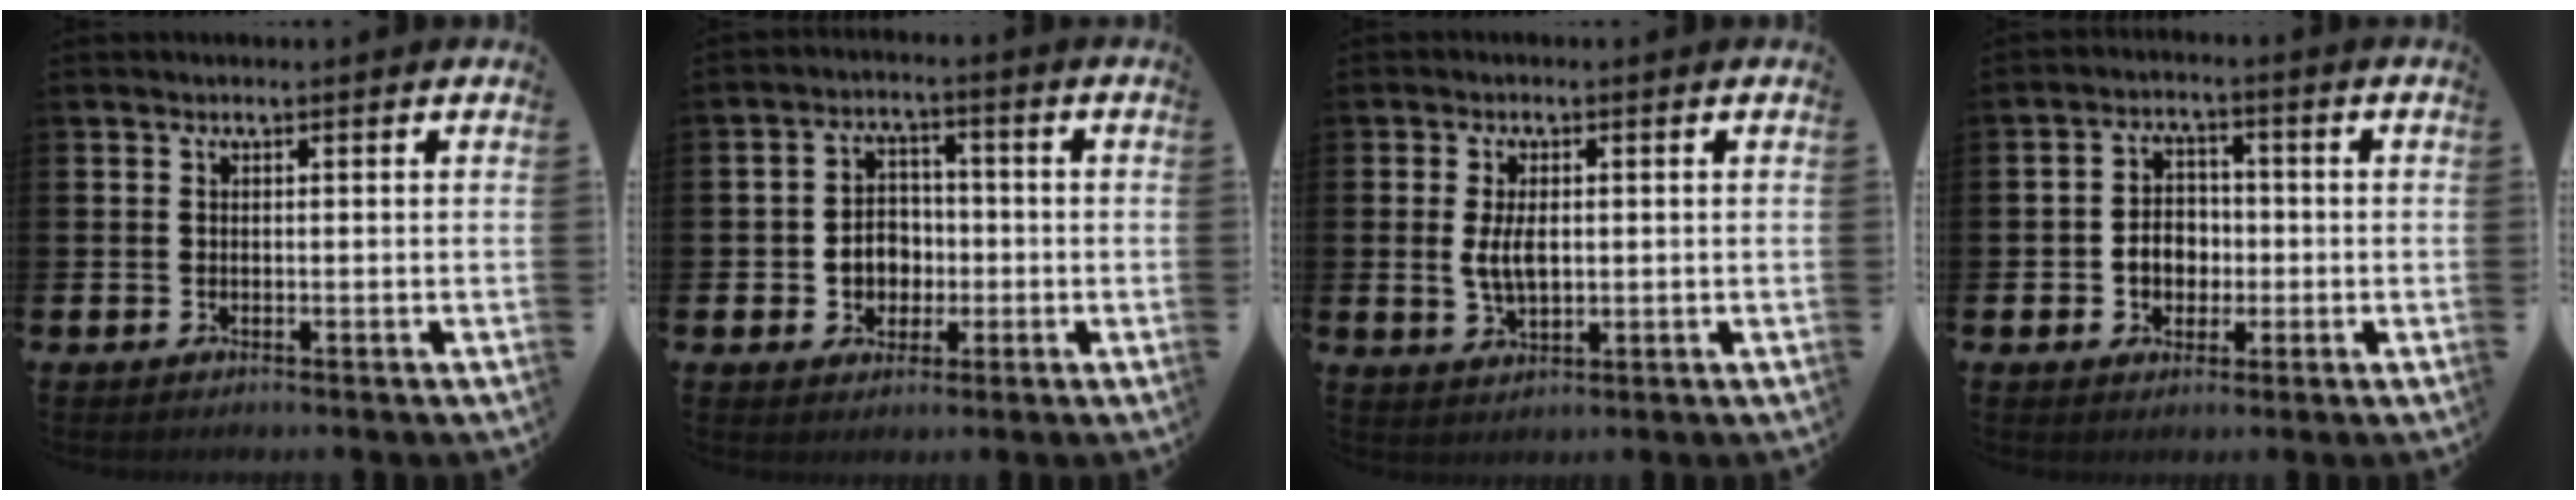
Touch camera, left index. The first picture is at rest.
{"total": 4.4, "force": [-0.7, 4.0, 1.7], "torque": [-0.030, 0.002, -0.021]}
{"total": 4.3, "force": [0.5, 2.2, 3.6], "torque": [-0.057, 0.002, 0.004]}
{"total": 4.3, "force": [-0.8, 3.5, 2.3], "torque": [-0.029, 0.001, -0.024]}